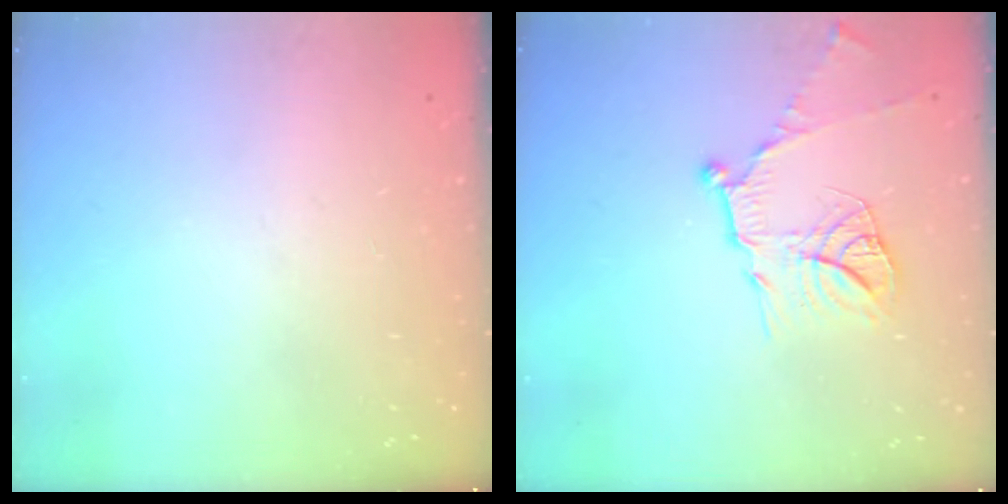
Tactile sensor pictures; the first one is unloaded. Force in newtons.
{"total": 13.4, "press": 13.3, "slide": 1.2}